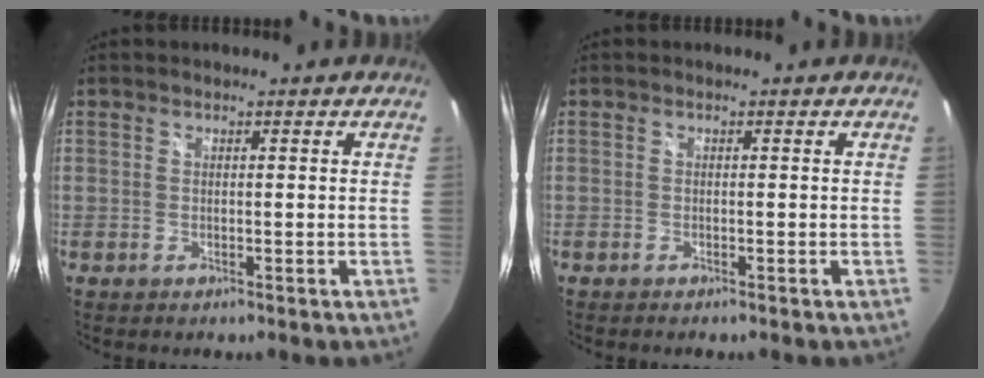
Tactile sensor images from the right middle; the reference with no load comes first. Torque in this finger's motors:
{"motor_torque": [-0.37, -0.04, -0.01, -0.01]}